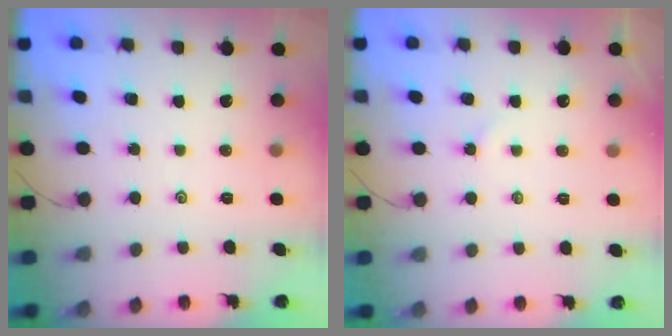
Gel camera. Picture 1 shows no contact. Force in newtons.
{"total": 3.8, "press": 3.8, "slide": 0.4}